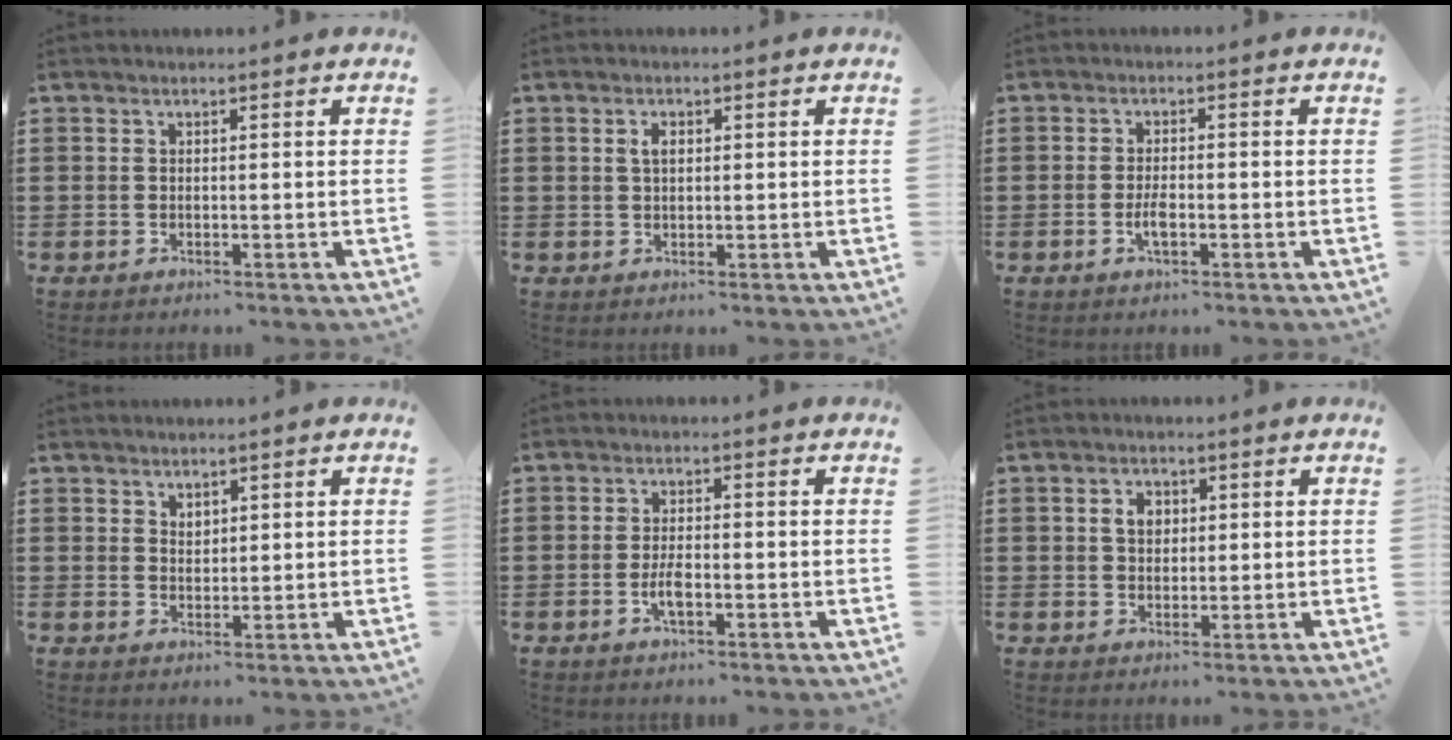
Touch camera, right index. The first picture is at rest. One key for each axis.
{"total": 1.7, "fx": 0.4, "fy": 0.9, "fz": 1.5, "tx": -0.032, "ty": 0.007, "tz": 0.005}
{"total": 2.9, "fx": -1.0, "fy": 0.7, "fz": 2.6, "tx": -0.055, "ty": -0.004, "tz": -0.020}
{"total": 1.6, "fx": 1.4, "fy": 0.7, "fz": 0.1, "tx": -0.005, "ty": 0.001, "tz": 0.028}
{"total": 3.2, "fx": -1.2, "fy": 0.8, "fz": 2.8, "tx": -0.065, "ty": -0.007, "tz": -0.025}
{"total": 3.0, "fx": 0.7, "fy": 2.2, "fz": 1.9, "tx": -0.044, "ty": 0.012, "tz": 0.010}